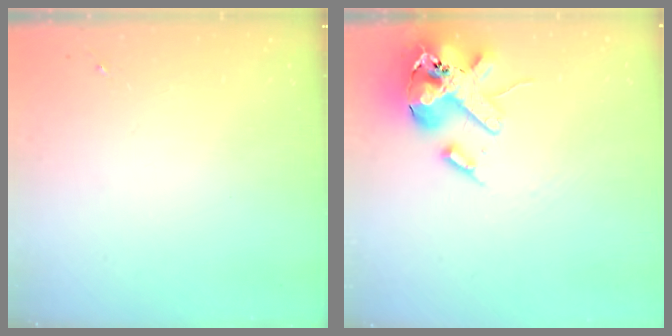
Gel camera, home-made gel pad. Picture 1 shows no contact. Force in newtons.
{"total": 17.7, "press": 17.4, "slide": 2.9}